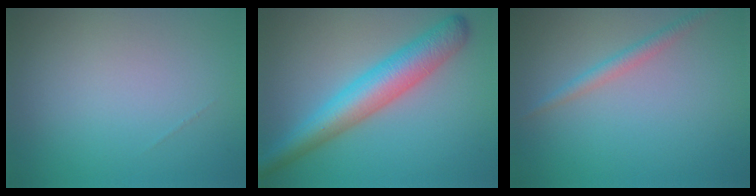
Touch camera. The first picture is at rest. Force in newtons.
{"total": 6.3, "press": 6.3, "slide": 0.1}
{"total": 1.6, "press": 1.6, "slide": 0.1}